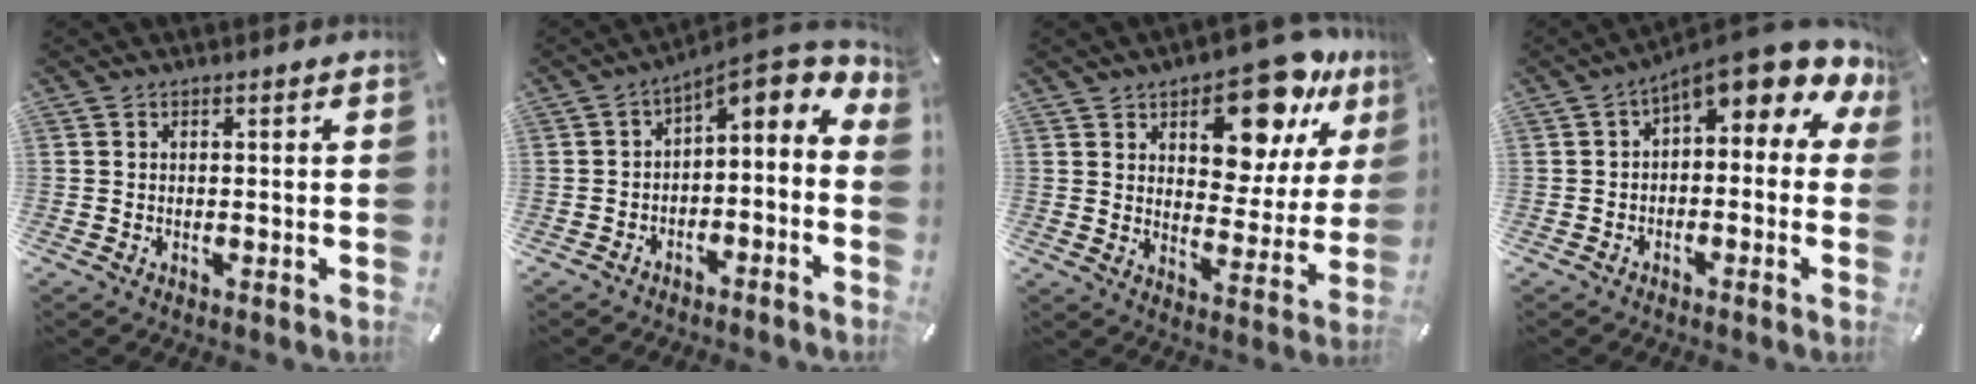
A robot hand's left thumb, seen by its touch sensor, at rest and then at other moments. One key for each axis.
{"total": 6.1, "fx": 2.8, "fy": 3.2, "fz": 4.4, "tx": -0.055, "ty": -0.035, "tz": 0.041}
{"total": 16.3, "fx": 11.6, "fy": 7.6, "fz": 8.4, "tx": -0.111, "ty": -0.078, "tz": 0.198}
{"total": 9.3, "fx": 5.4, "fy": 3.2, "fz": 6.8, "tx": -0.102, "ty": -0.049, "tz": 0.092}